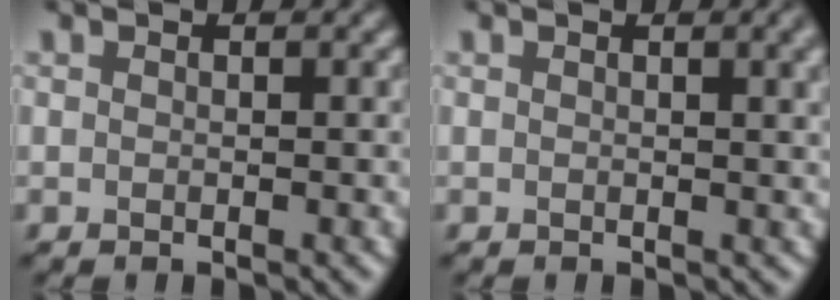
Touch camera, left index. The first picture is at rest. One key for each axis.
{"total": 2.8, "fx": 1.0, "fy": 1.0, "fz": 2.4, "tx": -0.018, "ty": 0.007, "tz": 0.012}